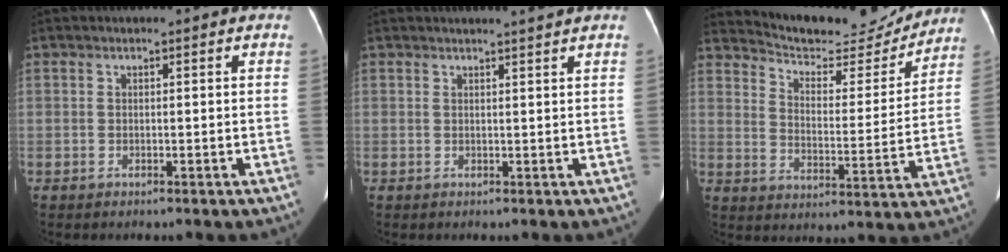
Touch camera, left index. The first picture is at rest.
{"total": 3.7, "force": [3.3, -0.8, 1.3], "torque": [-0.017, 0.004, 0.039]}
{"total": 16.8, "force": [16.1, 3.4, 3.5], "torque": [-0.048, -0.017, 0.220]}